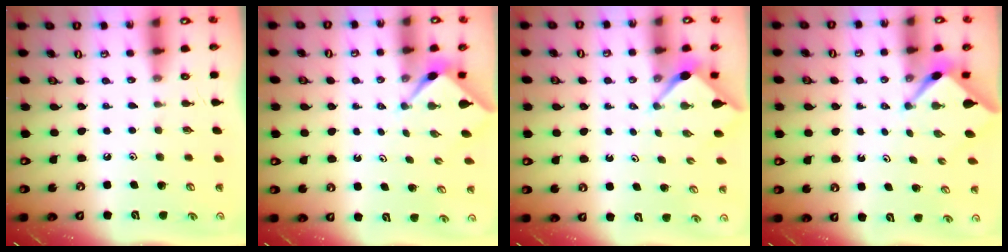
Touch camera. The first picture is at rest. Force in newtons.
{"total": 2.3, "press": 2.2, "slide": 0.3}
{"total": 2.6, "press": 2.6, "slide": 0.3}
{"total": 2.4, "press": 2.4, "slide": 0.3}